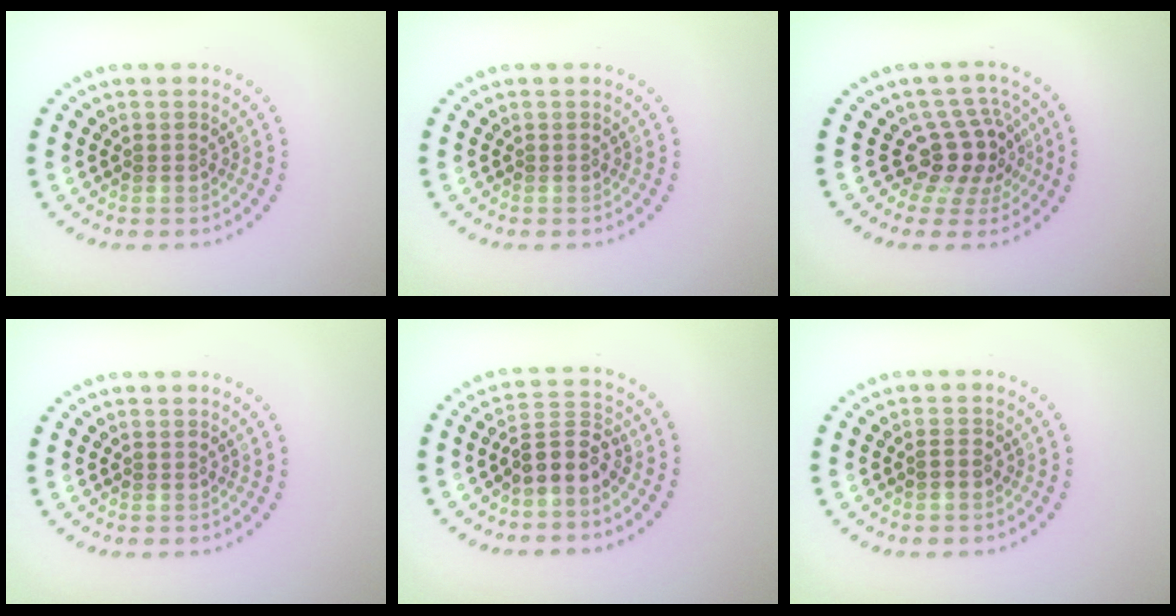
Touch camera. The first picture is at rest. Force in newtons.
{"total": 0.0}
{"total": 4.0, "press": 2.9, "slide": 2.7}
{"total": 0.0}
{"total": 3.3, "press": 2.8, "slide": 1.6}
{"total": 0.7, "press": 0.6, "slide": 0.3}